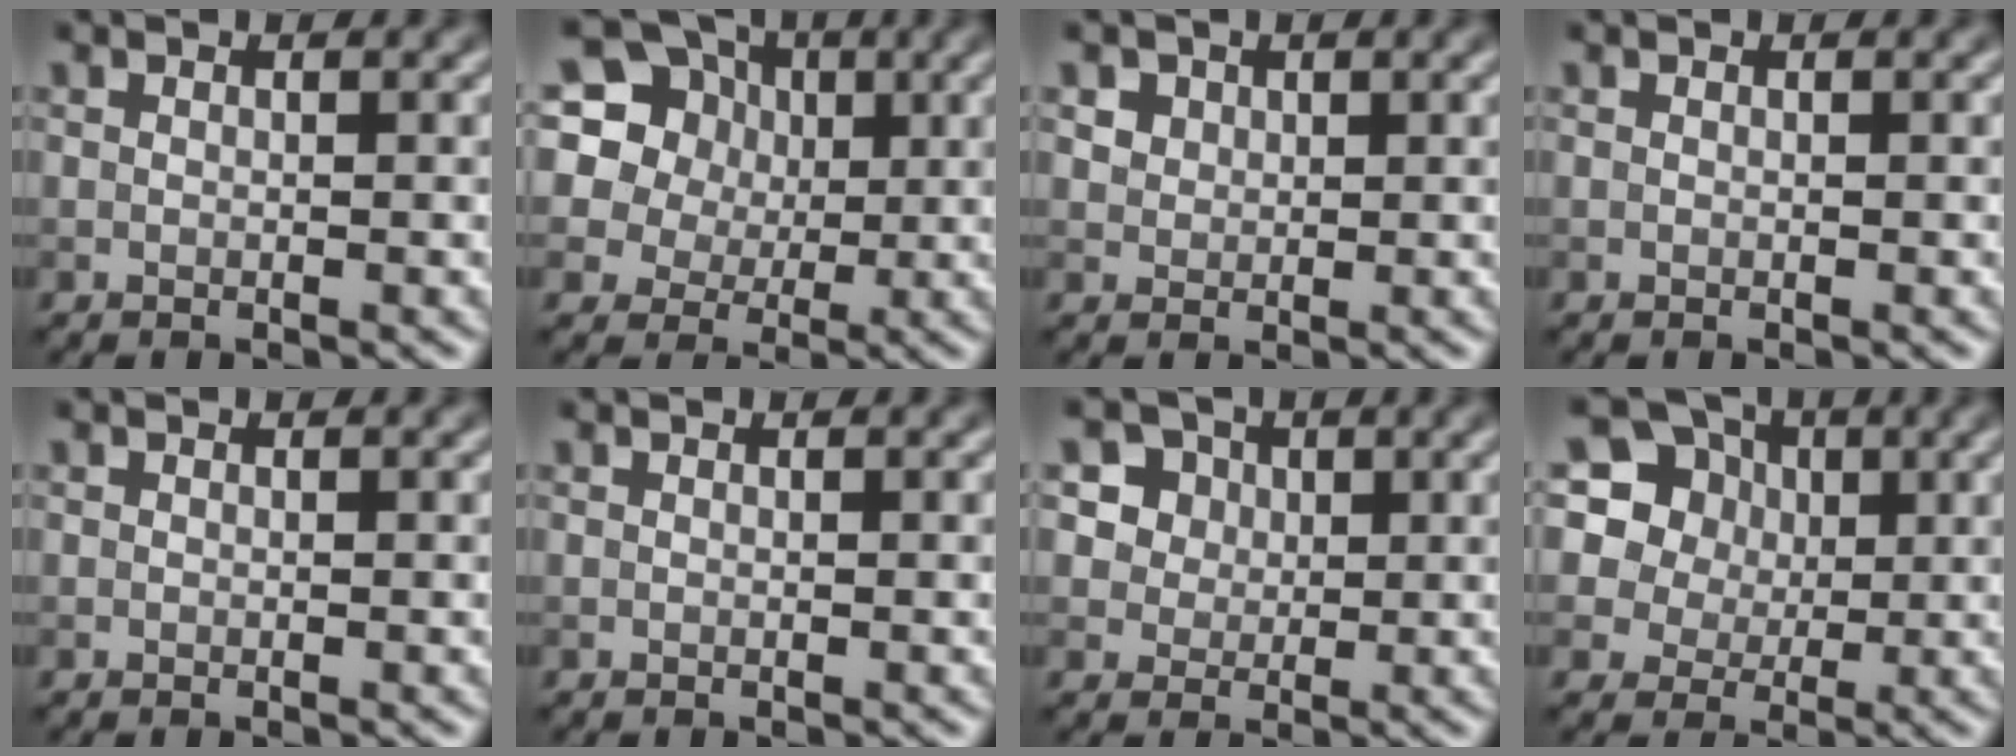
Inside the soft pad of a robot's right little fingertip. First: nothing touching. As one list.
[{"total": 17.3, "force": [7.5, 13.9, 6.9], "torque": [-0.193, 0.069, 0.111]}, {"total": 2.9, "force": [1.7, 2.1, 1.2], "torque": [-0.036, 0.001, 0.033]}, {"total": 0.0}, {"total": 0.0}, {"total": 0.0}, {"total": 6.9, "force": [3.5, 5.4, 2.6], "torque": [-0.048, 0.010, 0.046]}, {"total": 13.5, "force": [6.5, 10.4, 5.6], "torque": [-0.153, 0.047, 0.109]}]